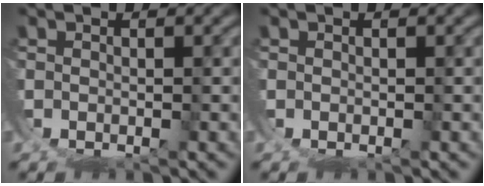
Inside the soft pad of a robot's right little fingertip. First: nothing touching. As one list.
[{"total": 0.0}]